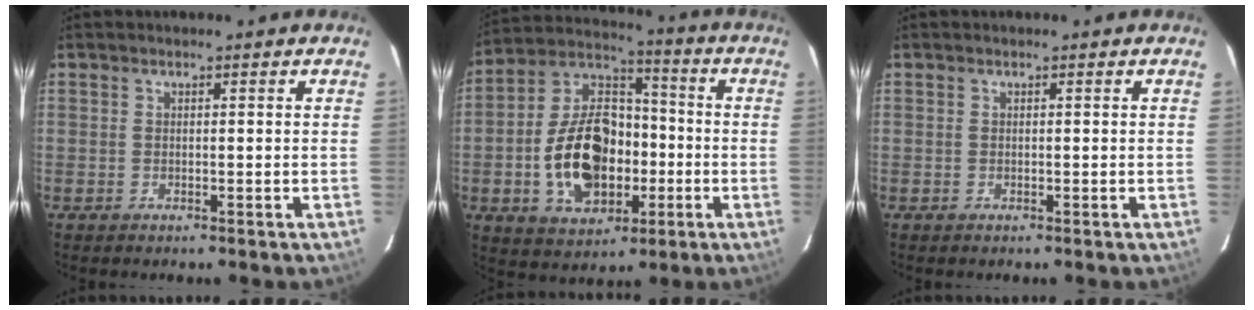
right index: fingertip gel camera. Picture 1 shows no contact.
{"total": 17.8, "force": [-4.1, 11.2, 13.1], "torque": [-0.267, 0.021, -0.058]}
{"total": 0.0}